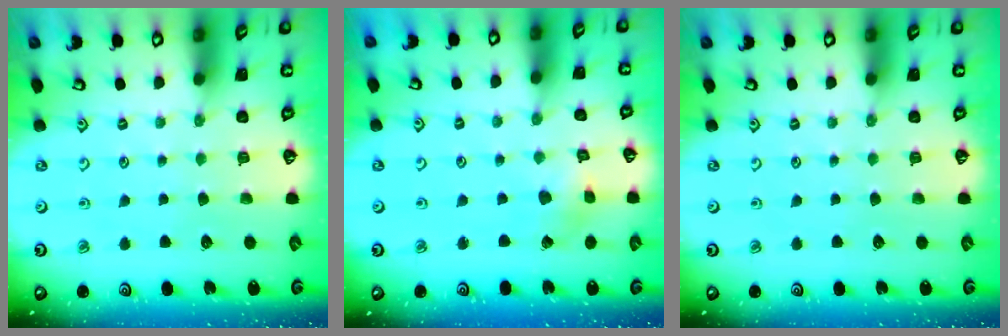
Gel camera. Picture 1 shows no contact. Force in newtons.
{"total": 2.9, "press": 2.9, "slide": 0.2}
{"total": 0.0}